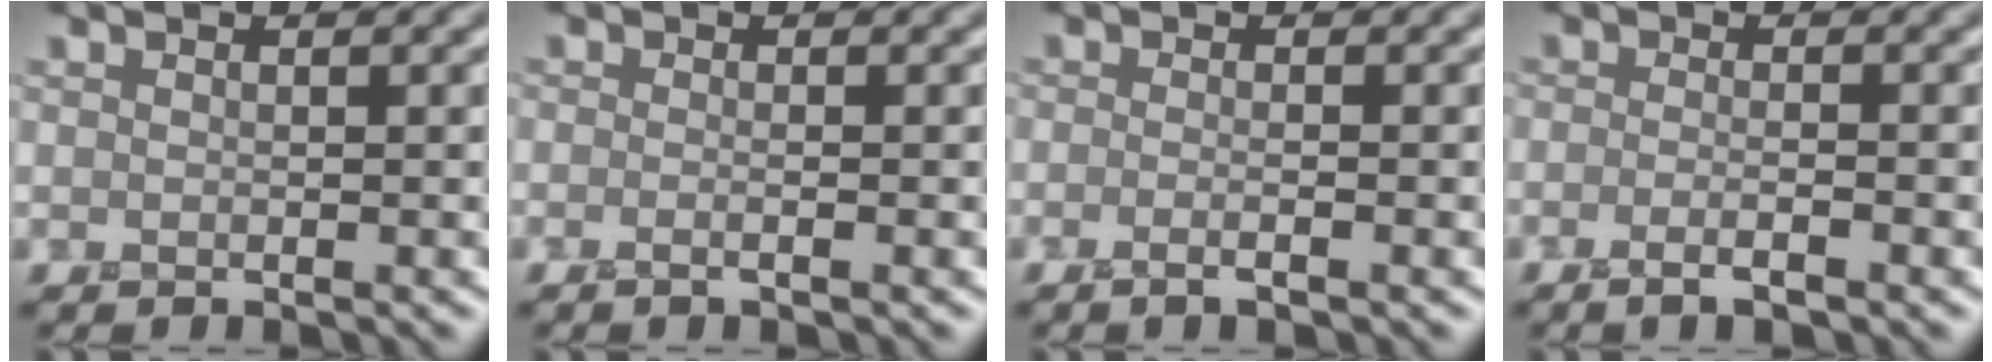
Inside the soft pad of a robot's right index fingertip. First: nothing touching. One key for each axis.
{"total": 0.7, "fx": -0.4, "fy": 0.2, "fz": 0.6, "tx": -0.012, "ty": -0.005, "tz": -0.011}
{"total": 1.2, "fx": -0.7, "fy": 0.3, "fz": 1.0, "tx": -0.015, "ty": -0.002, "tz": -0.016}
{"total": 1.8, "fx": -1.2, "fy": 0.3, "fz": 1.3, "tx": -0.024, "ty": 0.000, "tz": -0.027}